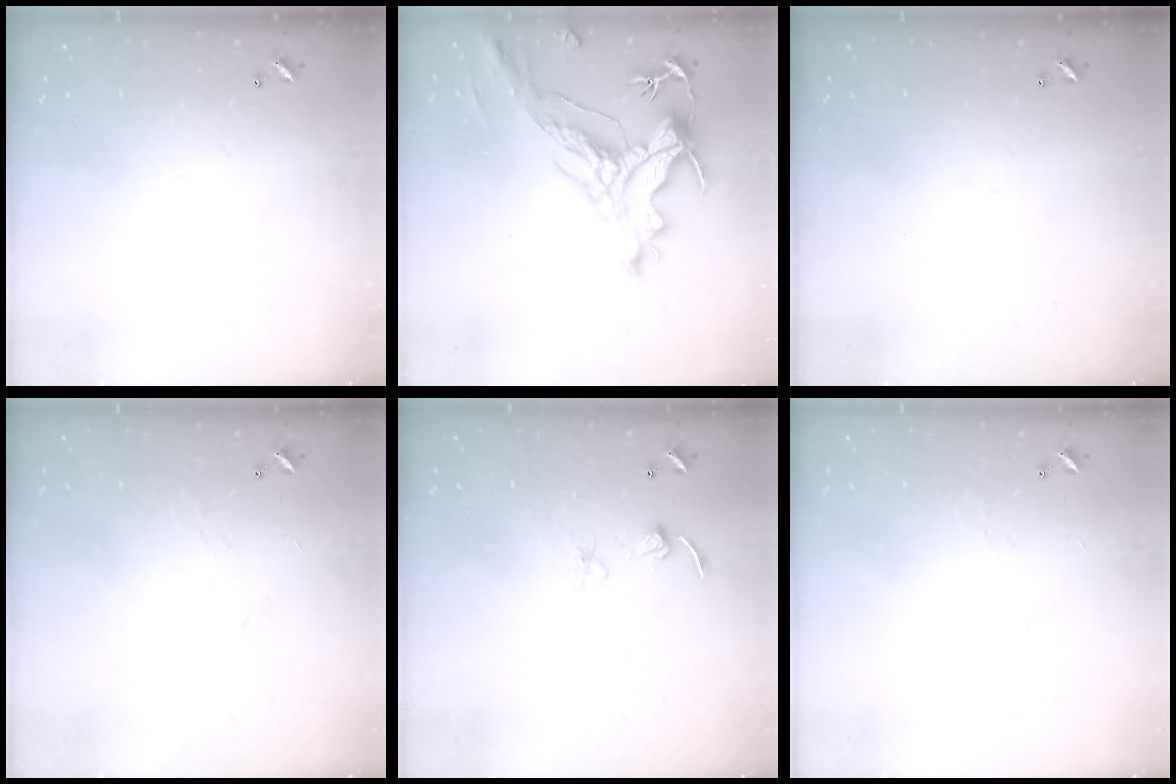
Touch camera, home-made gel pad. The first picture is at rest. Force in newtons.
{"total": 2.9, "press": 2.6, "slide": 1.5}
{"total": 0.0}
{"total": 0.8, "press": 0.7, "slide": 0.4}
{"total": 2.7, "press": 2.7, "slide": 0.2}
{"total": 0.8, "press": 0.7, "slide": 0.4}